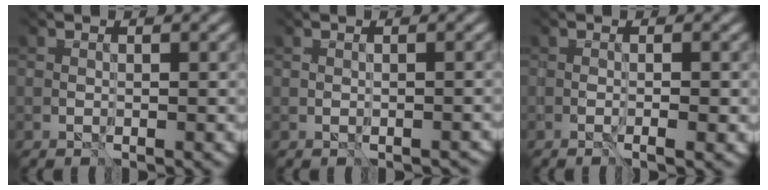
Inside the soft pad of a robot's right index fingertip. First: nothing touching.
{"total": 0.5, "force": [-0.5, 0.2, -0.1], "torque": [0.014, 0.005, -0.001]}
{"total": 1.5, "force": [-1.1, -0.2, 1.0], "torque": [-0.021, 0.000, -0.005]}